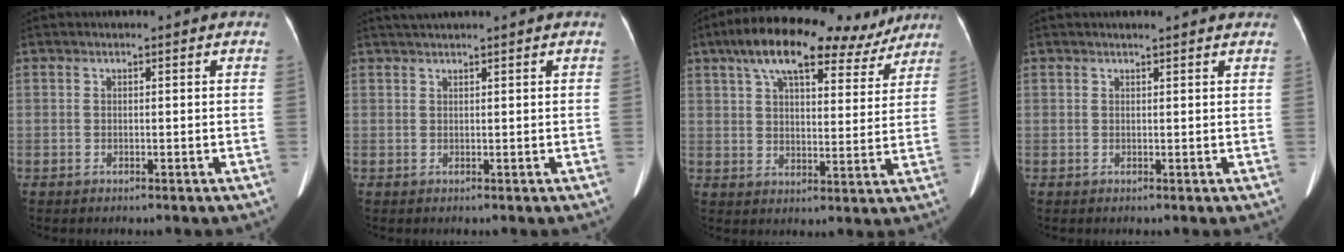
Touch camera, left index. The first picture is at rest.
{"total": 2.6, "force": [2.2, -0.6, 1.3], "torque": [-0.018, 0.022, 0.043]}
{"total": 18.6, "force": [13.7, 6.2, 10.9], "torque": [-0.177, 0.050, 0.198]}
{"total": 3.8, "force": [3.4, 0.2, 1.7], "torque": [-0.023, 0.016, 0.035]}